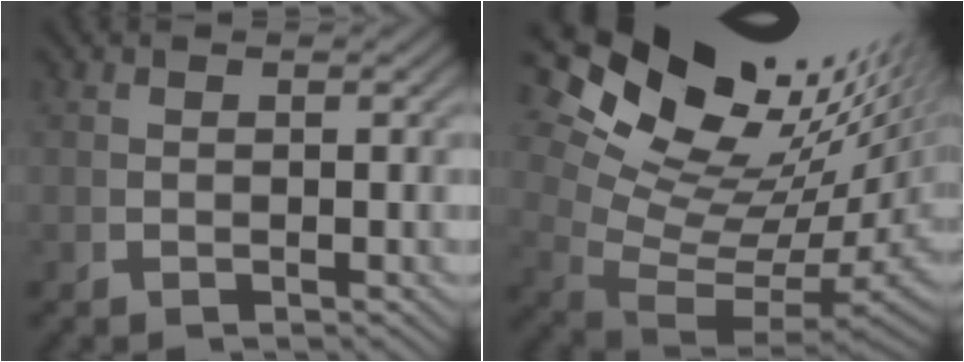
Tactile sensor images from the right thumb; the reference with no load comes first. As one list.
[{"total": 17.0, "force": [1.3, 11.5, 12.5], "torque": [-0.216, -0.037, 0.038]}]